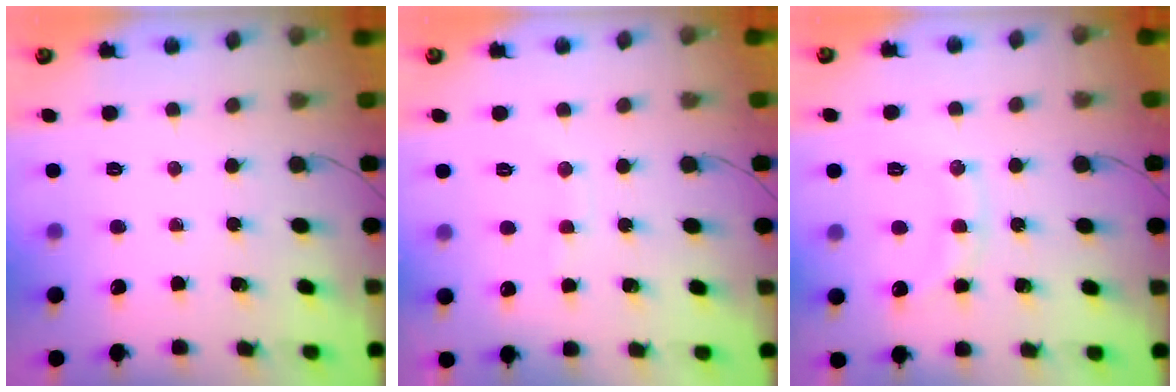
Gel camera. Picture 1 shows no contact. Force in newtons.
{"total": 7.1, "press": 7.0, "slide": 1.3}
{"total": 10.4, "press": 10.4, "slide": 0.5}